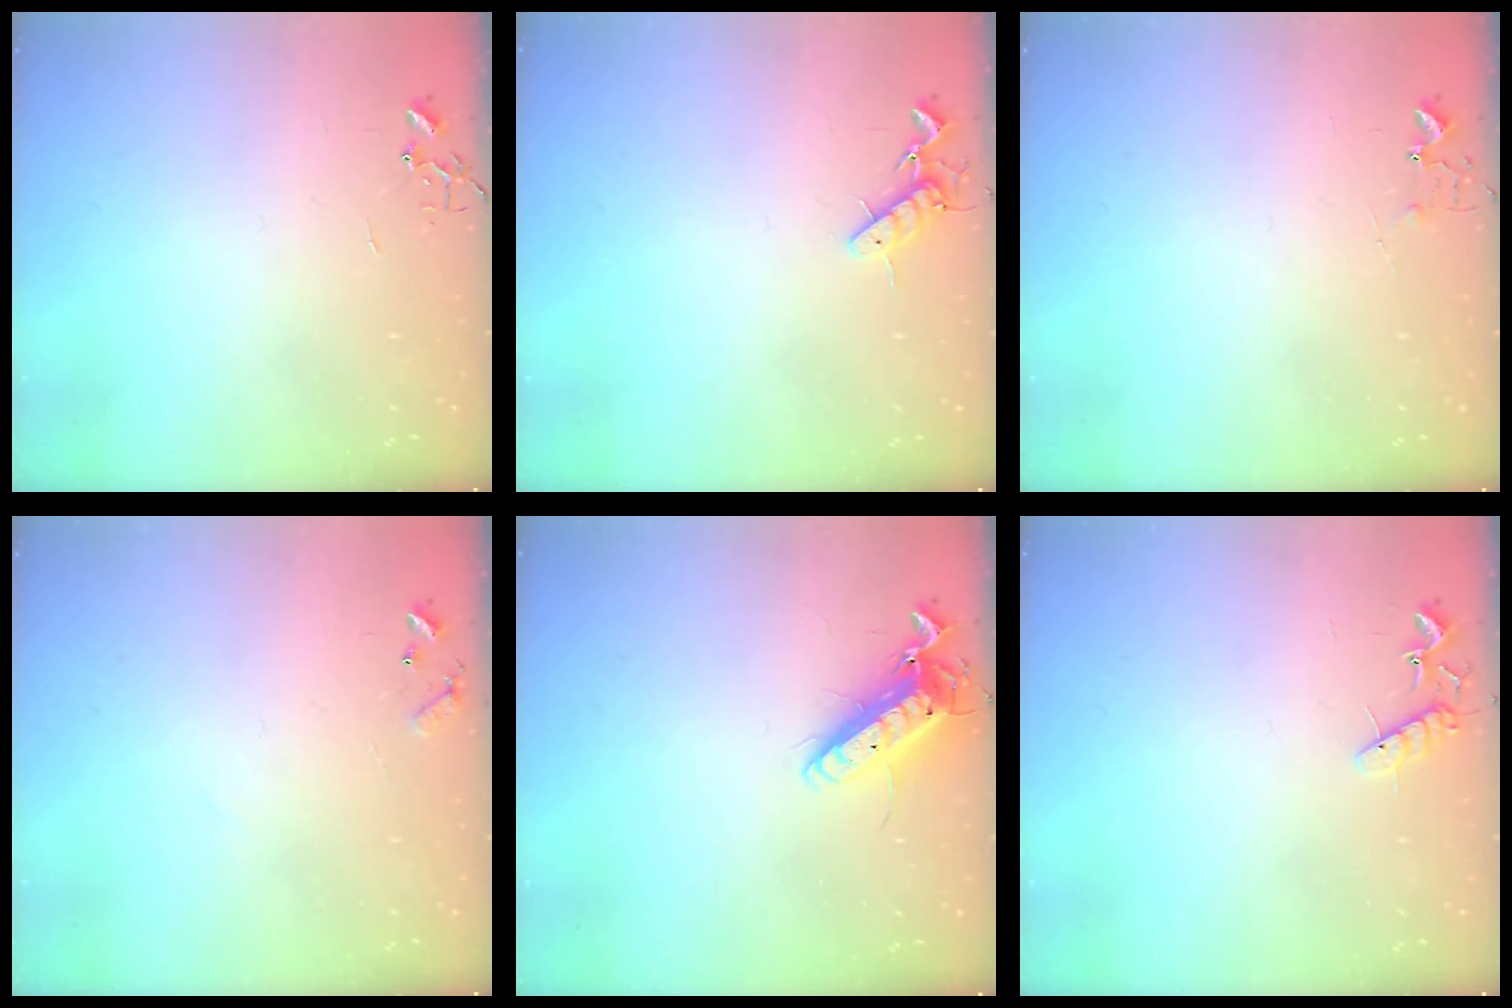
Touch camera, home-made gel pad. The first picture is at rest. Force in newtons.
{"total": 8.0, "press": 7.9, "slide": 1.4}
{"total": 5.4, "press": 5.4, "slide": 0.7}
{"total": 7.2, "press": 7.2, "slide": 0.5}
{"total": 13.6, "press": 13.4, "slide": 2.0}
{"total": 10.4, "press": 10.3, "slide": 0.9}